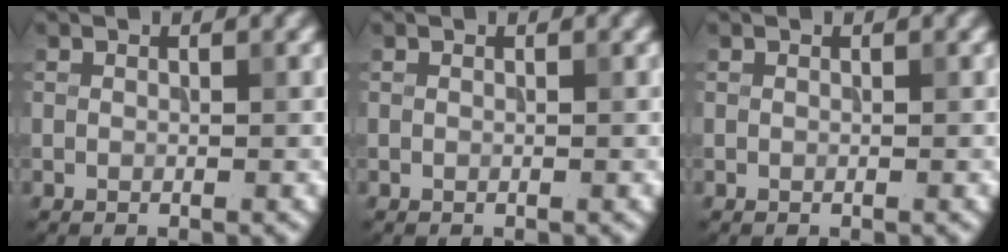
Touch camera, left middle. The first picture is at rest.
{"total": 0.0}
{"total": 0.0}